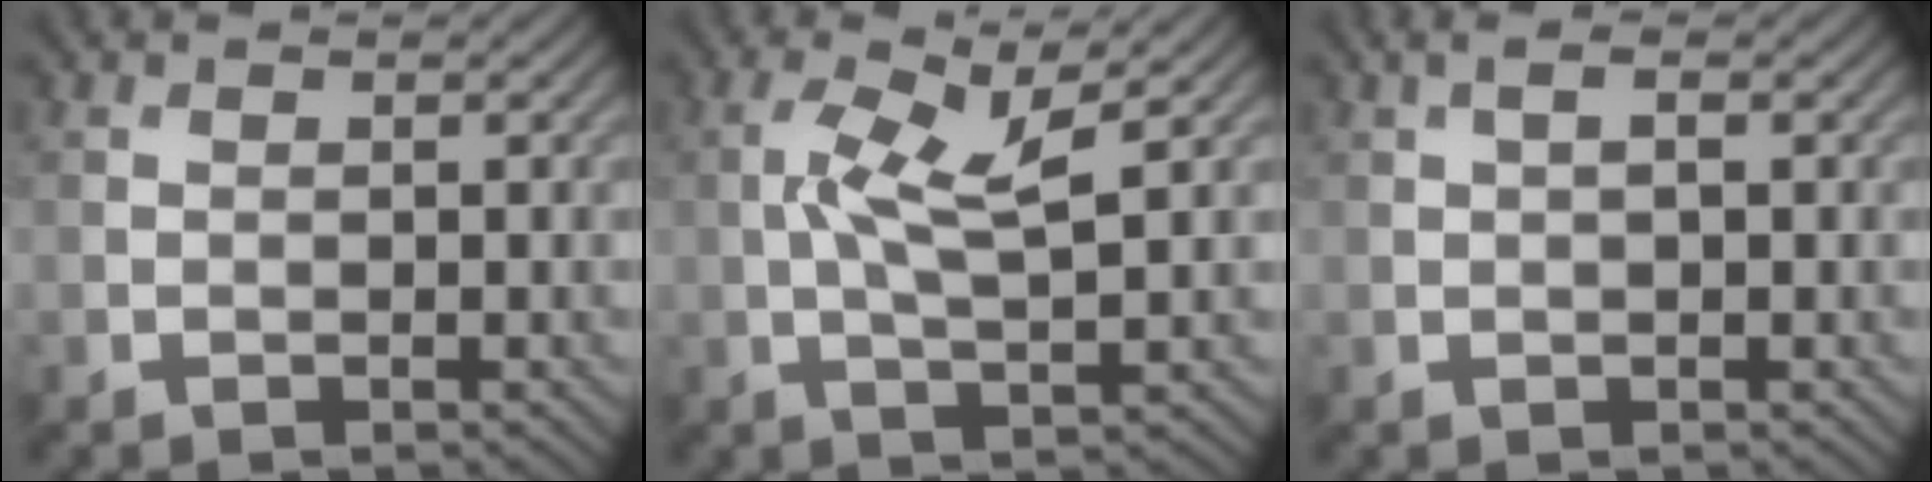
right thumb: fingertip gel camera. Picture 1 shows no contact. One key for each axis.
{"total": 6.5, "fx": 1.3, "fy": 1.7, "fz": 6.2, "tx": -0.128, "ty": 0.008, "tz": 0.021}
{"total": 1.8, "fx": 0.5, "fy": 0.4, "fz": 1.7, "tx": -0.028, "ty": 0.001, "tz": 0.011}